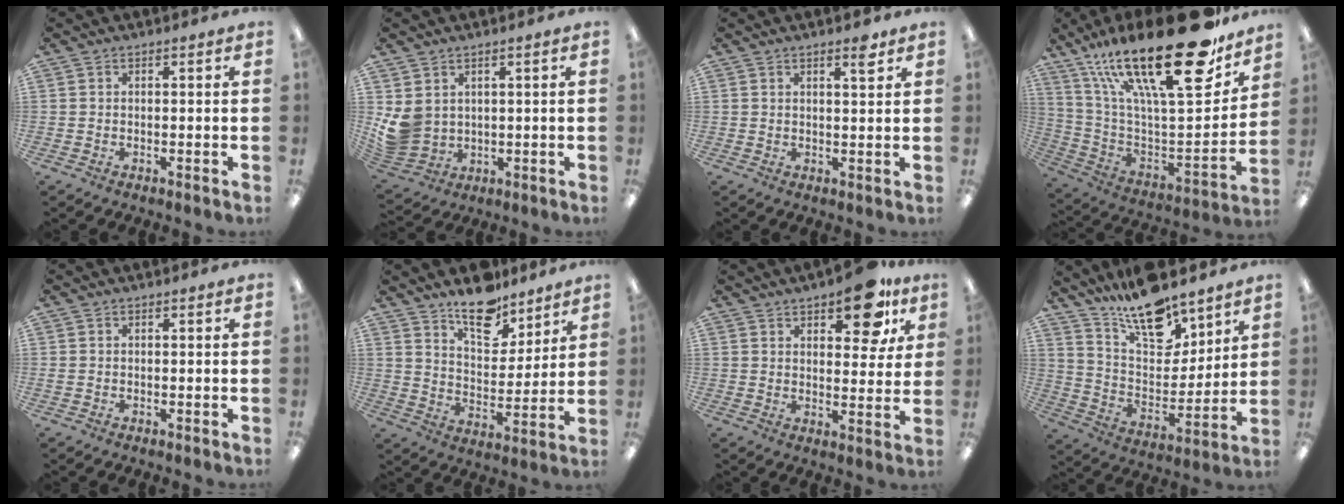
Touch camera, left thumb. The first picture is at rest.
{"total": 7.2, "force": [2.2, 6.0, 3.2], "torque": [-0.083, -0.011, 0.045]}
{"total": 3.4, "force": [2.5, 0.6, 2.2], "torque": [-0.025, -0.012, 0.037]}
{"total": 31.8, "force": [19.6, 9.1, 23.4], "torque": [-0.399, -0.133, 0.324]}
{"total": 0.6, "force": [0.1, 0.5, 0.3], "torque": [-0.006, 0.006, 0.000]}
{"total": 13.5, "force": [11.0, 5.9, 5.3], "torque": [-0.075, -0.072, 0.199]}
{"total": 12.5, "force": [8.1, 5.4, 7.9], "torque": [-0.089, -0.038, 0.133]}
{"total": 17.3, "force": [13.8, 7.1, 7.8], "torque": [-0.141, -0.088, 0.245]}